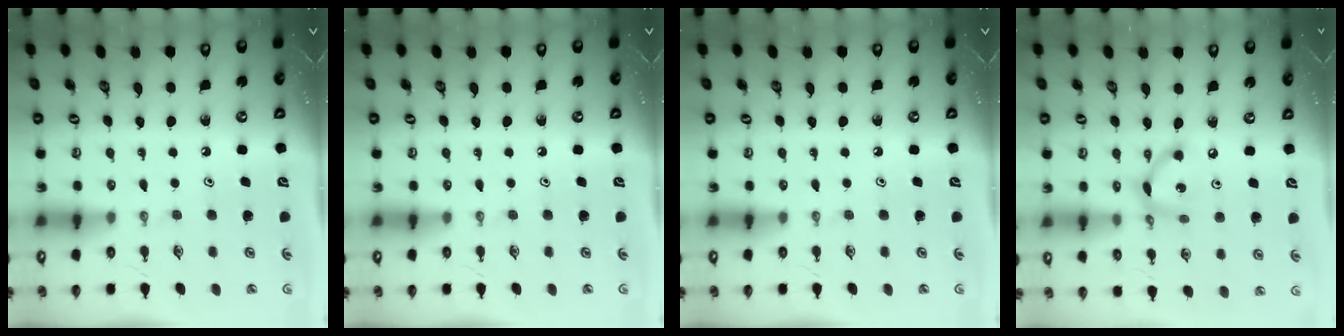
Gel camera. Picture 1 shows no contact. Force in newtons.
{"total": 0.0}
{"total": 0.0}
{"total": 8.9, "press": 8.9, "slide": 0.6}